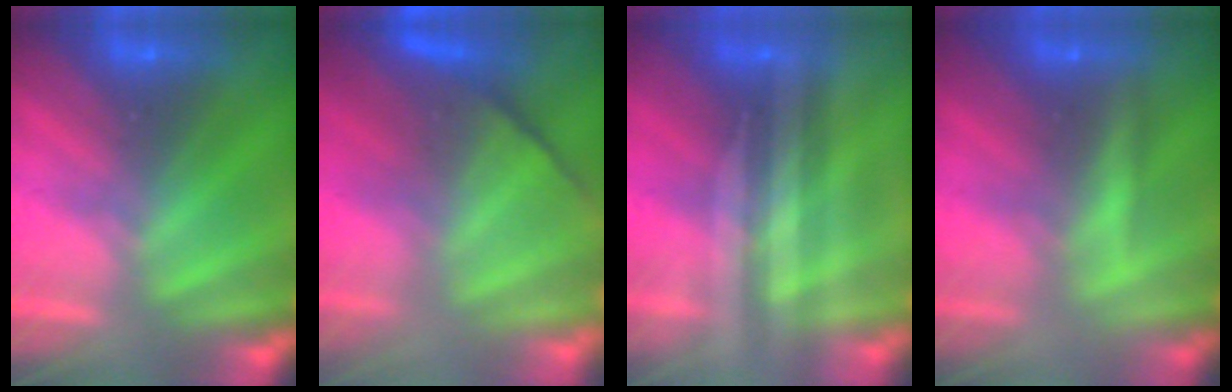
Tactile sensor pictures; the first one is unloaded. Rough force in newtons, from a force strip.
{"total": 8.9}
{"total": 2.0}
{"total": 2.0}